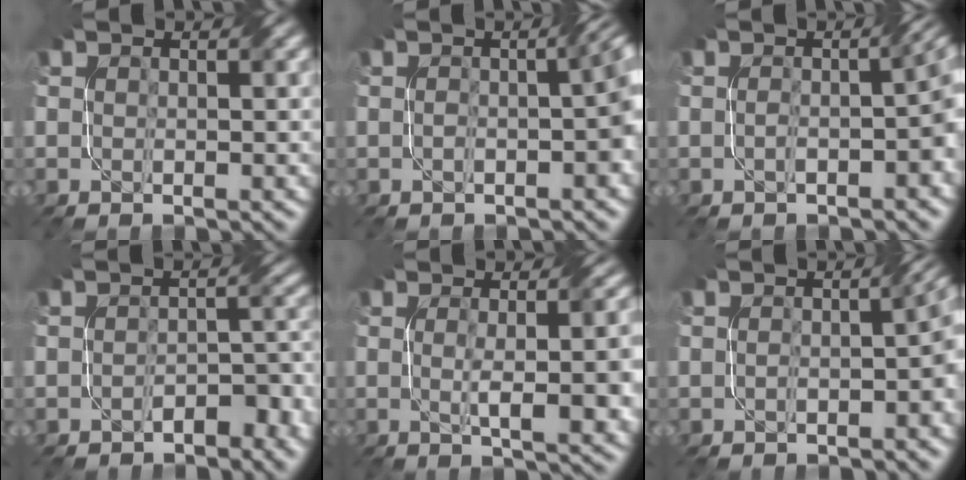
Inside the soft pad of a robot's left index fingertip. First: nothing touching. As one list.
[{"total": 4.0, "force": [-0.6, 1.0, 3.8], "torque": [-0.052, 0.009, -0.010]}, {"total": 4.4, "force": [-0.9, 1.2, 4.1], "torque": [-0.058, 0.007, -0.014]}, {"total": 2.8, "force": [-1.8, 1.2, 1.8], "torque": [-0.029, 0.006, -0.027]}, {"total": 6.9, "force": [-0.2, 1.9, 6.6], "torque": [-0.070, 0.007, -0.002]}, {"total": 3.4, "force": [-0.9, 0.8, 3.1], "torque": [-0.048, 0.008, -0.016]}]